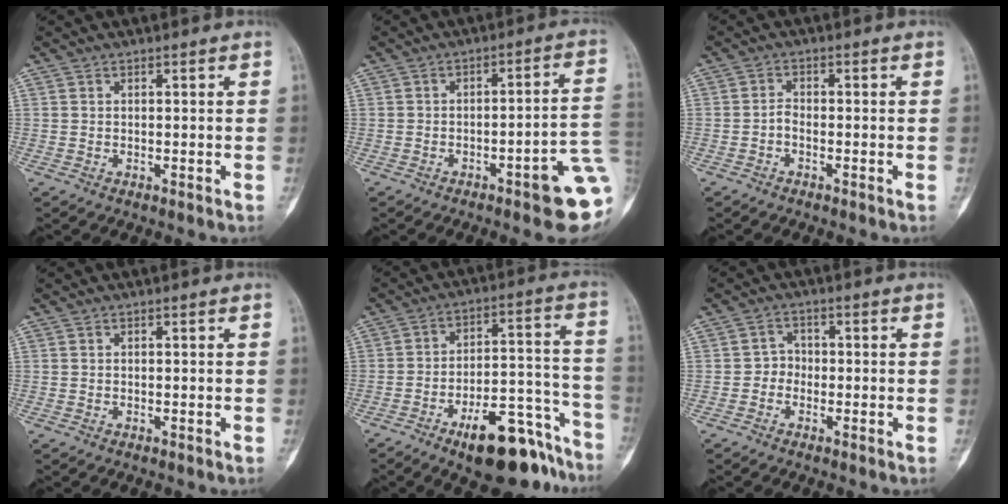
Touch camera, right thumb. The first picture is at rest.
{"total": 11.6, "force": [-4.2, 2.3, 10.6], "torque": [-0.116, 0.030, -0.049]}
{"total": 1.4, "force": [-0.8, 0.4, 1.0], "torque": [-0.021, 0.001, -0.026]}
{"total": 0.0}
{"total": 16.9, "force": [-11.6, 6.4, 10.5], "torque": [-0.115, 0.102, -0.172]}
{"total": 2.0, "force": [-0.8, 1.7, 0.7], "torque": [0.003, 0.008, -0.030]}